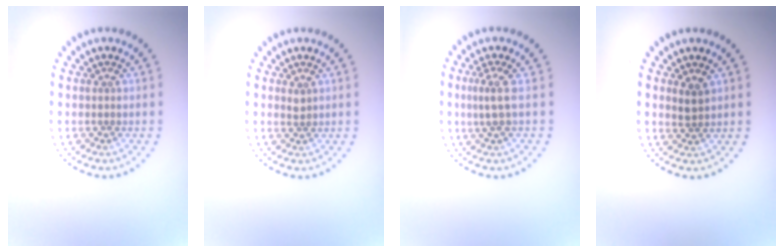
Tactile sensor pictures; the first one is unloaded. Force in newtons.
{"total": 0.7, "press": 0.6, "slide": 0.4}
{"total": 2.1, "press": 1.4, "slide": 1.6}
{"total": 1.3, "press": 1.1, "slide": 0.7}